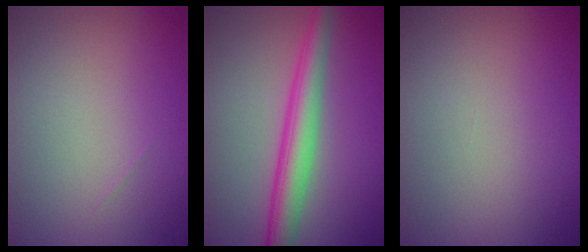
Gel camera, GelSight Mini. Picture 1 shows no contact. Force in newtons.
{"total": 4.5, "press": 4.5, "slide": 0.1}
{"total": 0.0}